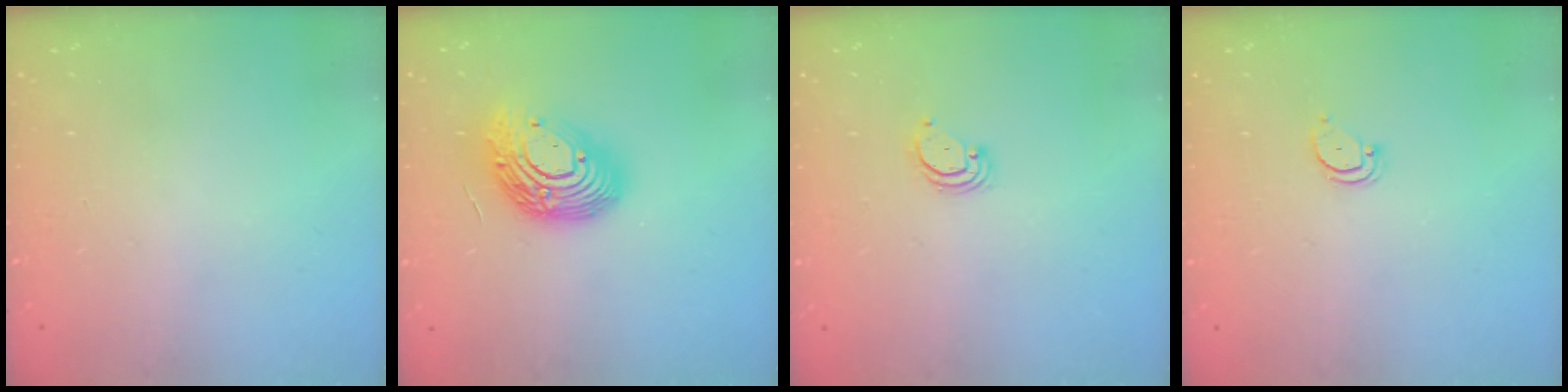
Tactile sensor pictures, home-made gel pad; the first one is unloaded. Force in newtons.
{"total": 15.7, "press": 15.7, "slide": 1.1}
{"total": 2.3, "press": 2.3, "slide": 0.2}
{"total": 2.4, "press": 2.4, "slide": 0.2}